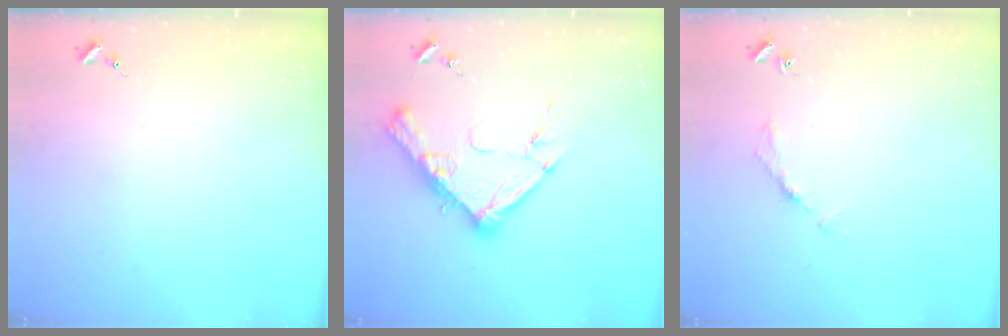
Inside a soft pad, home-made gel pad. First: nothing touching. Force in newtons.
{"total": 16.4, "press": 16.3, "slide": 1.4}
{"total": 2.7, "press": 2.7, "slide": 0.4}